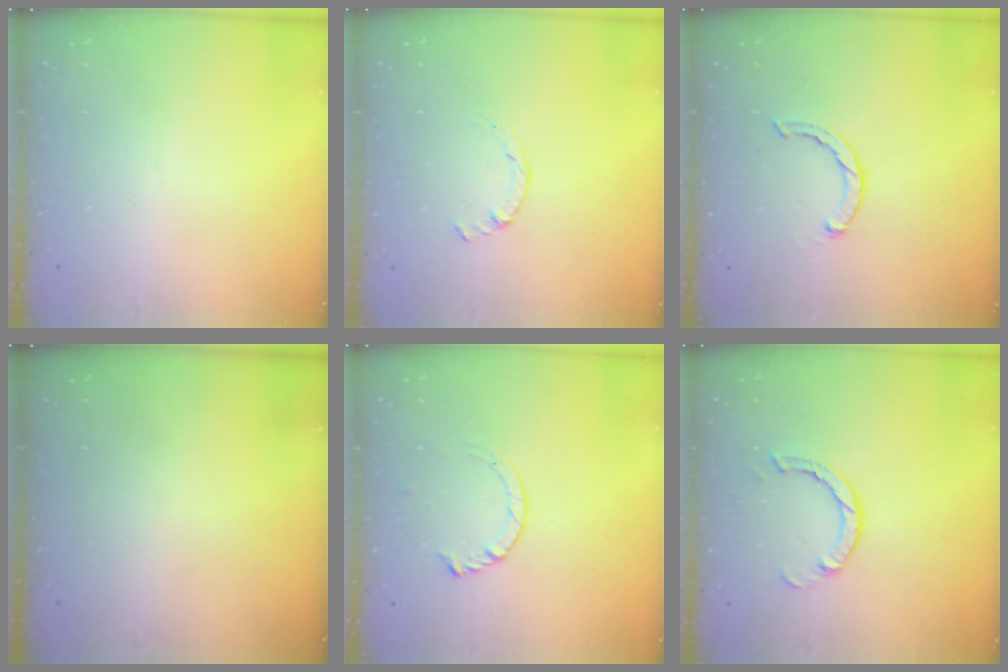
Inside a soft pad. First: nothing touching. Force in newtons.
{"total": 0.9, "press": 0.9, "slide": 0.3}
{"total": 1.8, "press": 1.8, "slide": 0.4}
{"total": 0.0}
{"total": 4.4, "press": 4.4, "slide": 0.5}
{"total": 3.4, "press": 3.4, "slide": 0.2}